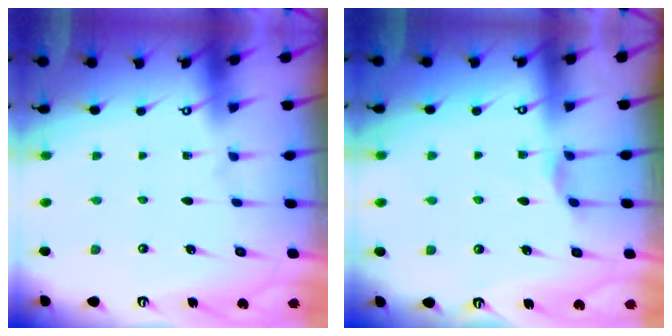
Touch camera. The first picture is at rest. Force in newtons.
{"total": 2.4, "press": 2.4, "slide": 0.4}